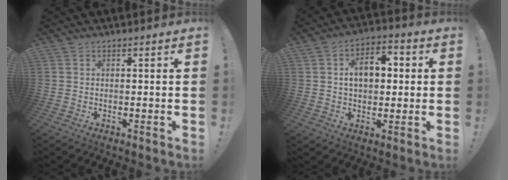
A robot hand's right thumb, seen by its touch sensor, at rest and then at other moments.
{"total": 9.8, "force": [1.4, 6.7, 7.0], "torque": [-0.104, 0.014, 0.025]}